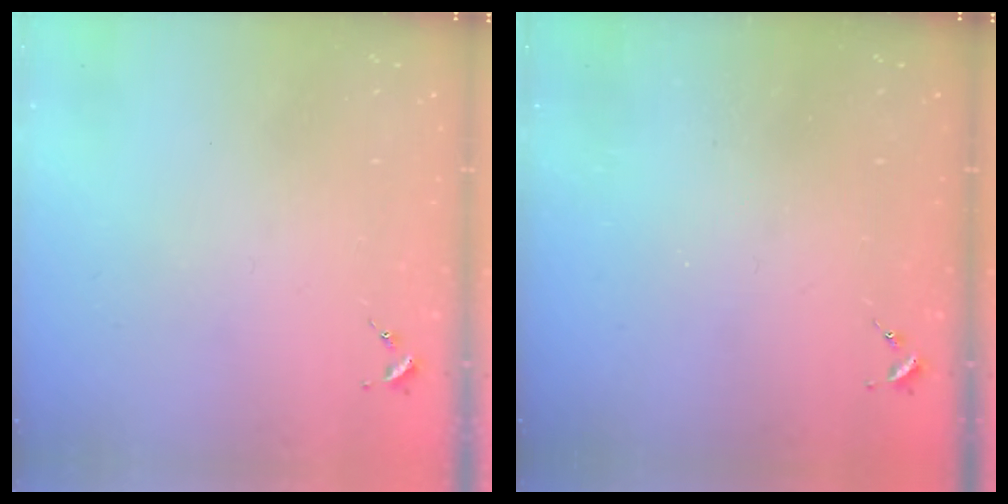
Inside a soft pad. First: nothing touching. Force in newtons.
{"total": 0.0}